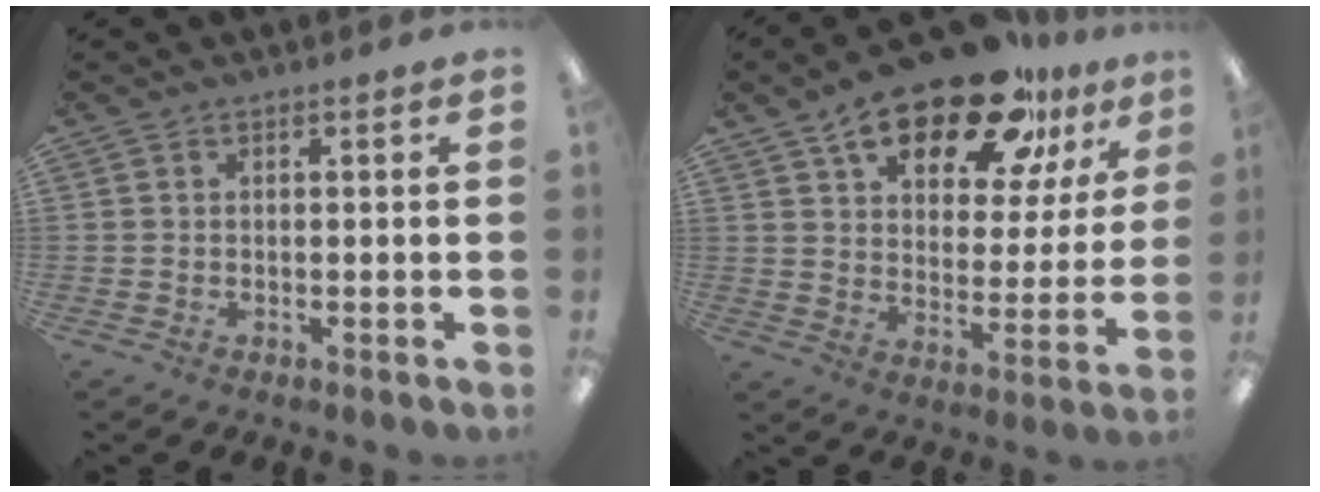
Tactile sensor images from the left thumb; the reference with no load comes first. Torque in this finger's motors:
{"motor_torque": [0.46, 0.78, 1.30, -1.47, 0.18]}